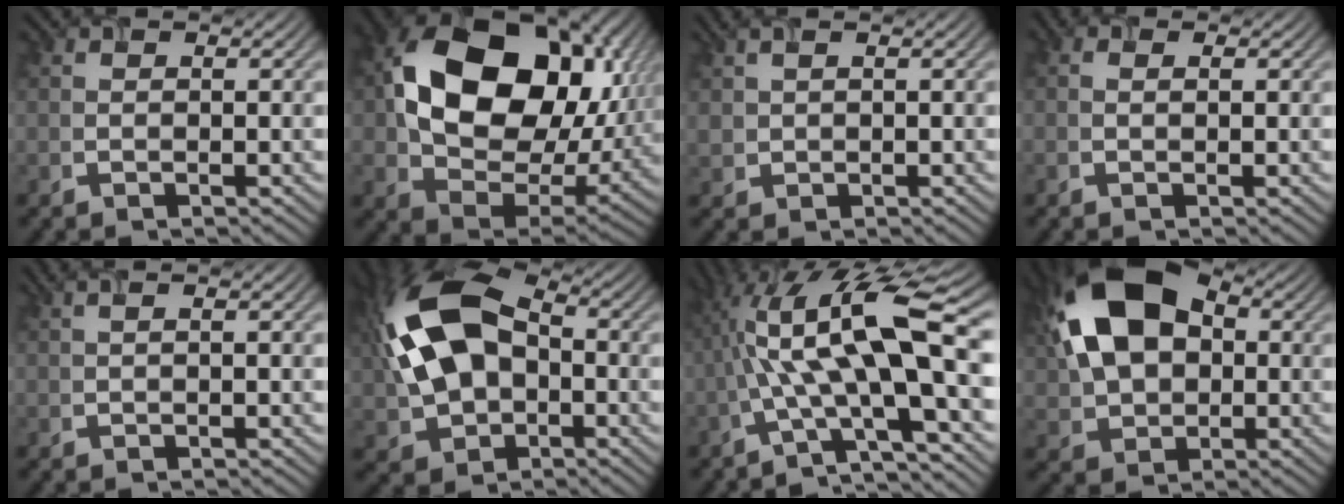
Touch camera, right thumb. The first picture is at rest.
{"total": 19.6, "force": [4.4, 14.1, 12.9], "torque": [-0.262, -0.027, 0.115]}
{"total": 2.7, "force": [1.3, 1.2, 2.0], "torque": [-0.054, 0.010, 0.030]}
{"total": 0.0}
{"total": 1.9, "force": [0.7, 0.5, 1.7], "torque": [-0.019, 0.005, -0.003]}
{"total": 16.0, "force": [0.5, 10.6, 12.0], "torque": [-0.266, 0.009, -0.004]}
{"total": 14.9, "force": [-0.2, 4.2, 14.3], "torque": [-0.246, 0.015, -0.006]}
{"total": 14.9, "force": [2.7, 10.1, 10.7], "torque": [-0.219, 0.018, 0.038]}